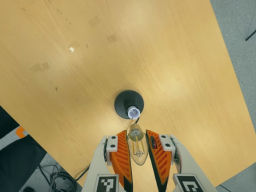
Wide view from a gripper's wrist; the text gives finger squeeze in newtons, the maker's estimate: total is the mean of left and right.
{"total": 11.1, "left": 10.8, "right": 11.5}